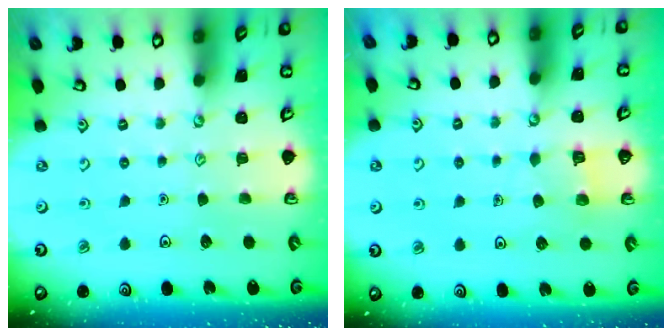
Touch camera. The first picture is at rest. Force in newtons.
{"total": 4.7, "press": 4.7, "slide": 0.3}